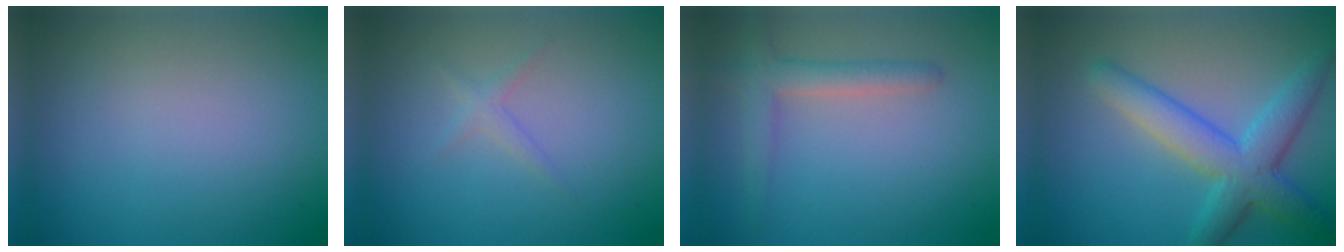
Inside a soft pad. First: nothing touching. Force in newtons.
{"total": 1.1, "press": 1.1, "slide": 0.1}
{"total": 2.9, "press": 2.9, "slide": 0.2}
{"total": 5.7, "press": 5.7, "slide": 0.1}